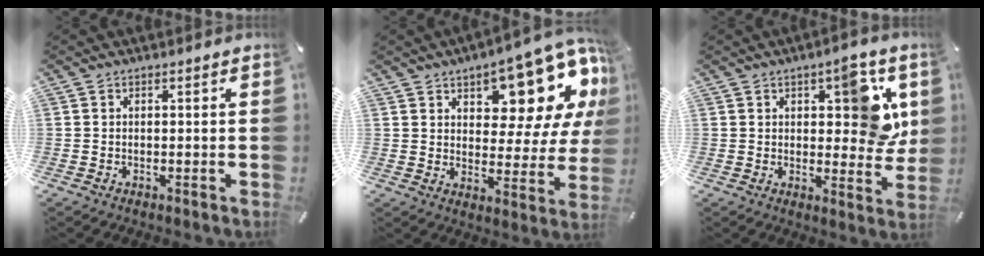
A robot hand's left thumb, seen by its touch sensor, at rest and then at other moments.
{"total": 15.8, "force": [11.5, 6.7, 8.6], "torque": [-0.102, -0.099, 0.188]}
{"total": 11.7, "force": [4.1, 5.8, 9.3], "torque": [-0.090, -0.018, 0.063]}